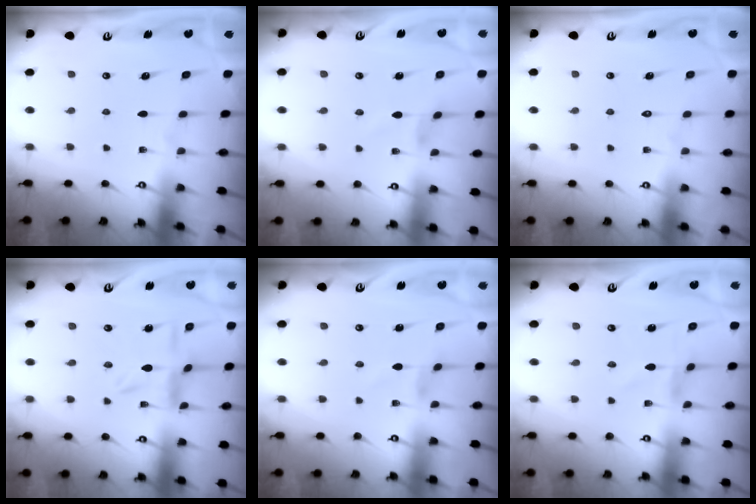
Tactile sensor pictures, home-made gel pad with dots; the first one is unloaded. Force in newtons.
{"total": 0.0}
{"total": 1.6, "press": 1.6, "slide": 0.1}
{"total": 2.4, "press": 2.4, "slide": 0.3}
{"total": 0.8, "press": 0.8, "slide": 0.1}
{"total": 0.0}